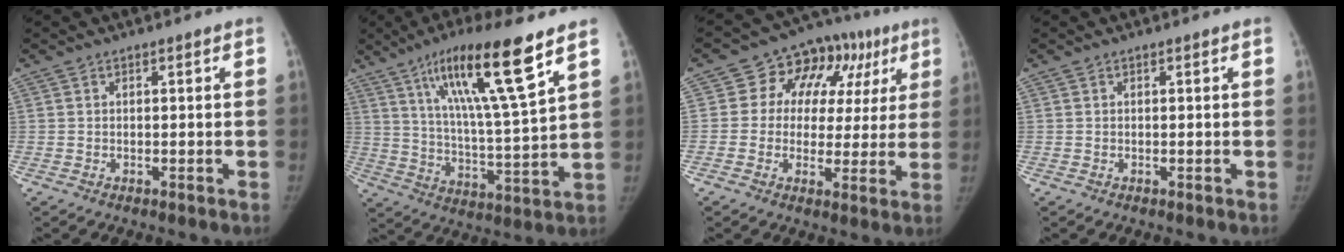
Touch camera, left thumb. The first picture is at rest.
{"total": 18.4, "force": [10.6, 1.8, 14.9], "torque": [-0.250, -0.048, 0.185]}
{"total": 14.4, "force": [4.4, 11.0, 8.1], "torque": [-0.041, 0.026, 0.056]}
{"total": 0.0}